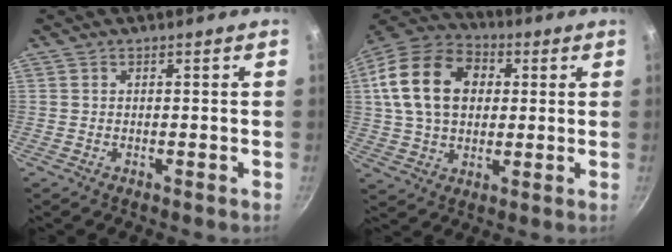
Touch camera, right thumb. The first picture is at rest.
{"total": 19.0, "force": [4.0, 13.7, 12.5], "torque": [-0.205, 0.021, 0.062]}